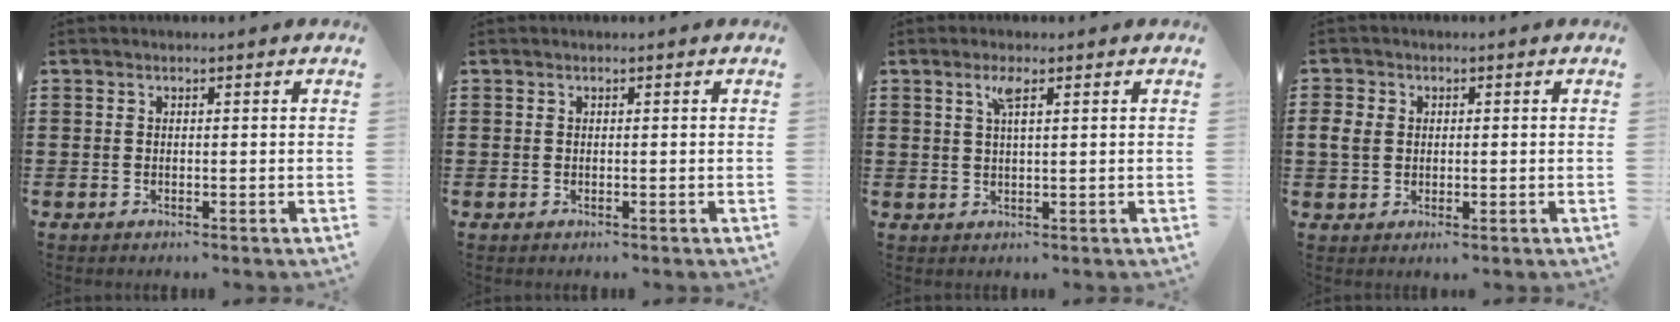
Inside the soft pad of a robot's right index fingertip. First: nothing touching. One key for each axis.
{"total": 0.0}
{"total": 2.6, "fx": 1.4, "fy": 0.4, "fz": 2.2, "tx": -0.048, "ty": 0.003, "tz": 0.022}
{"total": 3.0, "fx": 0.1, "fy": 2.3, "fz": 1.8, "tx": -0.050, "ty": 0.007, "tz": -0.002}